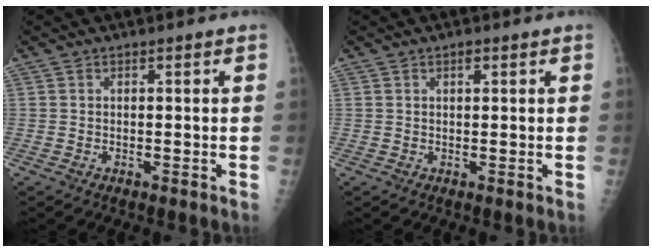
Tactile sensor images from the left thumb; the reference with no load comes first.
{"total": 1.3, "force": [0.6, 0.6, 0.9], "torque": [-0.010, 0.000, 0.008]}